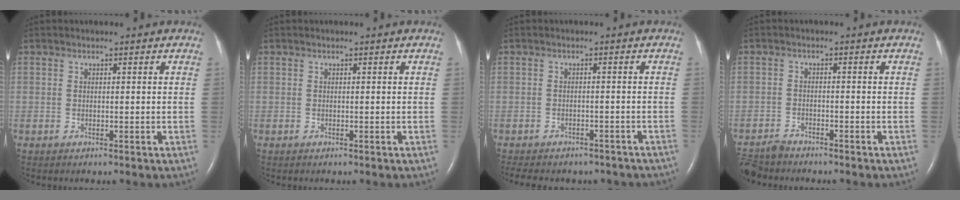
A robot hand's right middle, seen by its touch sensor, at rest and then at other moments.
{"total": 0.0}
{"total": 14.5, "force": [-12.2, 5.9, 5.3], "torque": [-0.113, -0.006, -0.136]}
{"total": 4.8, "force": [-4.6, 1.3, 0.7], "torque": [-0.014, -0.015, -0.086]}